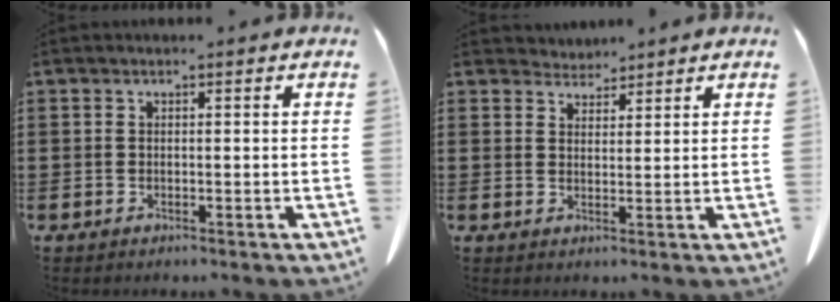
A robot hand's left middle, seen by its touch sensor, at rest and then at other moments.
{"total": 2.7, "force": [2.6, 0.6, -0.3], "torque": [-0.002, -0.007, 0.049]}